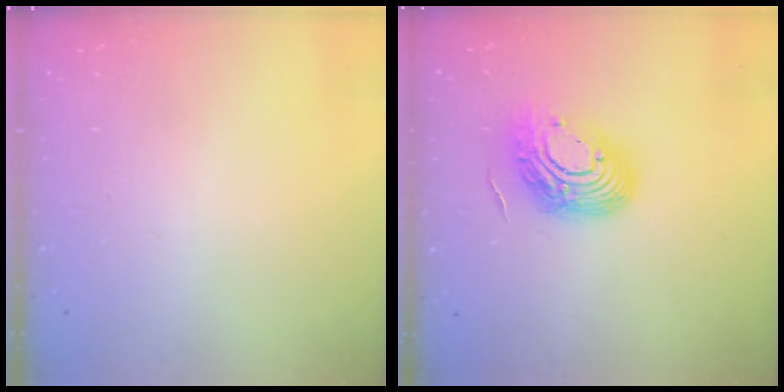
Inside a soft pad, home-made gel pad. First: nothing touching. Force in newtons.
{"total": 16.1, "press": 16.0, "slide": 1.1}